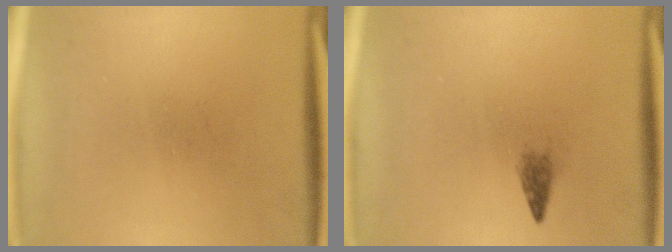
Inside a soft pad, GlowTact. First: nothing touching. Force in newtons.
{"total": 1.3}